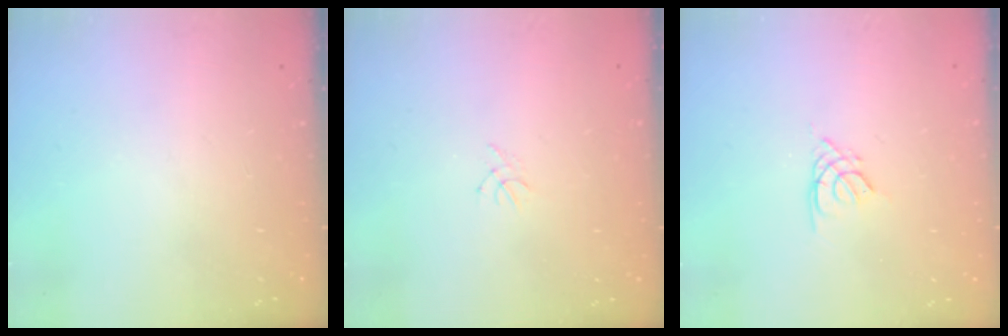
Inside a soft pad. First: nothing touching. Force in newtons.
{"total": 0.5, "press": 0.4, "slide": 0.3}
{"total": 2.6, "press": 2.6, "slide": 0.3}